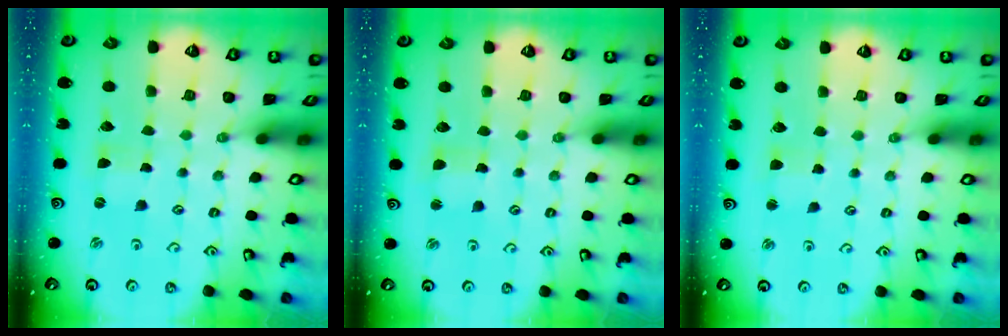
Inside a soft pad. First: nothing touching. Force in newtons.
{"total": 1.8, "press": 1.7, "slide": 0.4}
{"total": 3.0, "press": 3.0, "slide": 0.3}